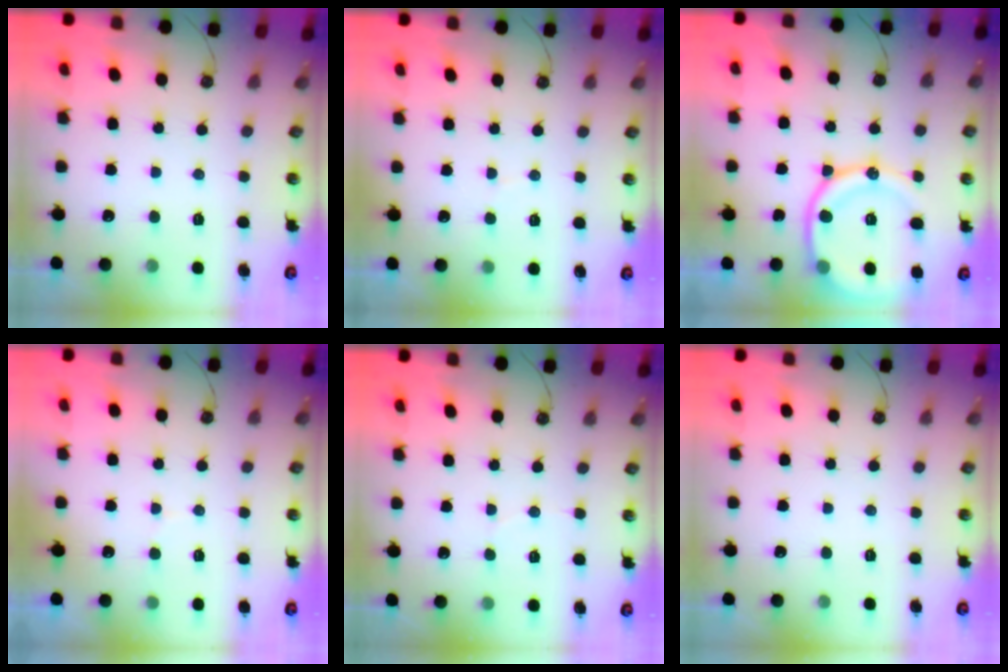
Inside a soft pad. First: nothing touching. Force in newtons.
{"total": 3.3, "press": 3.3, "slide": 0.3}
{"total": 16.7, "press": 16.6, "slide": 1.8}
{"total": 4.9, "press": 4.8, "slide": 0.4}
{"total": 2.7, "press": 2.7, "slide": 0.3}
{"total": 0.0}